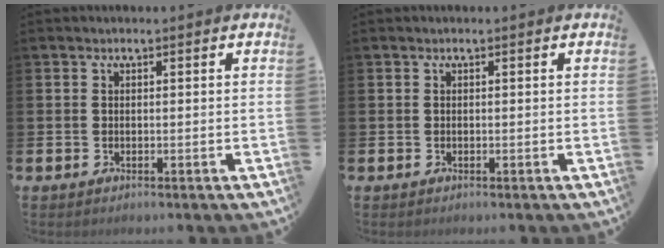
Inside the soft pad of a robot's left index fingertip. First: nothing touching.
{"total": 0.0}